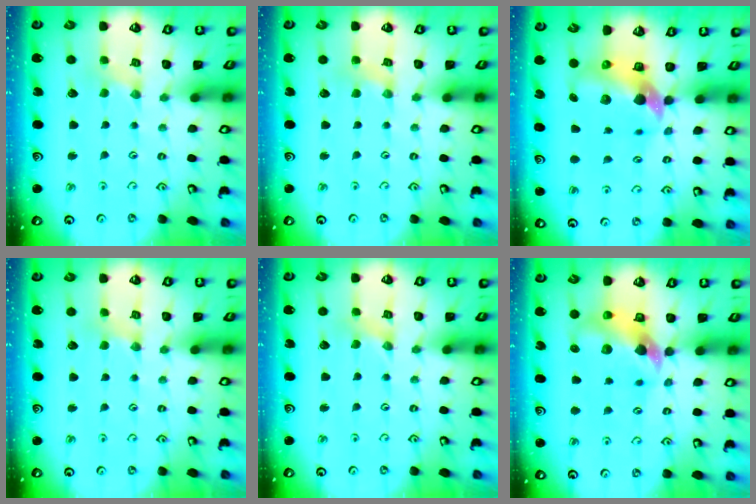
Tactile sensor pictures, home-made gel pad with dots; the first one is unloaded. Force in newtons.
{"total": 1.4, "press": 1.4, "slide": 0.3}
{"total": 9.5, "press": 9.4, "slide": 1.5}
{"total": 1.8, "press": 1.7, "slide": 0.4}
{"total": 0.6, "press": 0.6, "slide": 0.2}
{"total": 10.8, "press": 10.7, "slide": 1.7}